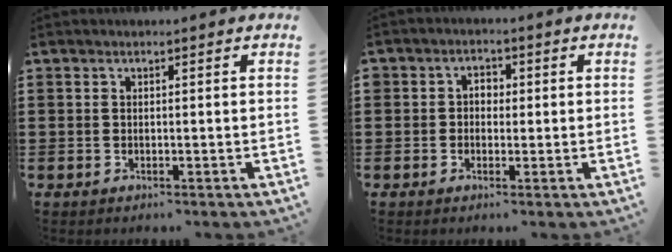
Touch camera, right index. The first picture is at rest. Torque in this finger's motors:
{"motor_torque": [0.18, -0.22, 0.07, 0.01]}